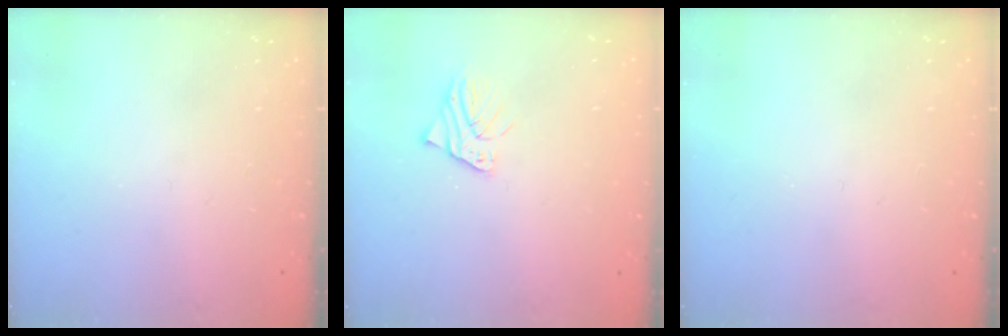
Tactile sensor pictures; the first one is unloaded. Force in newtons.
{"total": 2.8, "press": 2.8, "slide": 0.2}
{"total": 0.0}